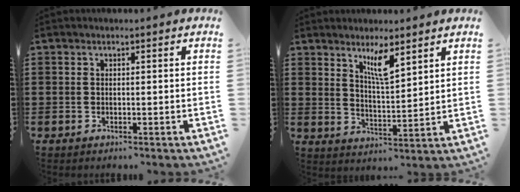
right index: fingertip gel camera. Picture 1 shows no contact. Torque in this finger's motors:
{"motor_torque": [0.71, 0.68, 0.17, 0.10]}